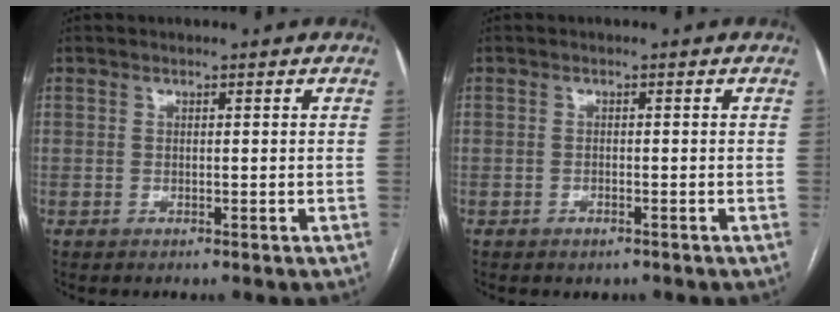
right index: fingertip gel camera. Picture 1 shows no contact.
{"total": 1.1, "force": [-0.7, 0.6, 0.5], "torque": [-0.011, -0.001, -0.006]}